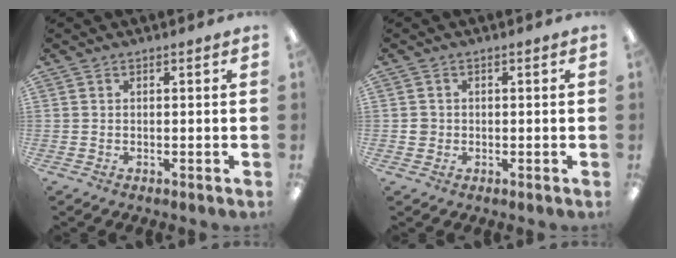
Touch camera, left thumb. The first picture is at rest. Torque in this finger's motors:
{"motor_torque": [-0.17, 0.16, 0.03, -0.02, 0.00]}